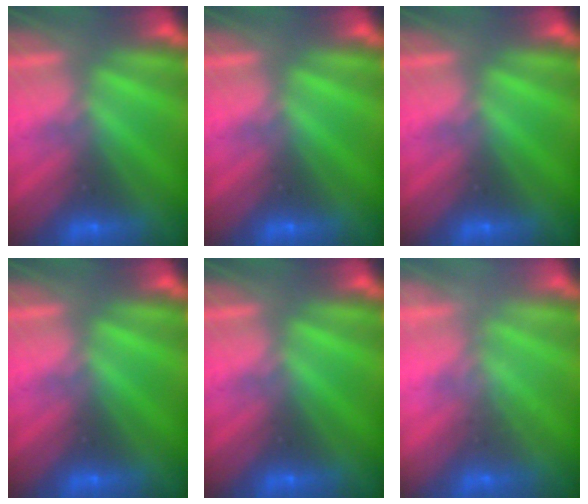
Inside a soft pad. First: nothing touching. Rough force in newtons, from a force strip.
{"total": 0.0}
{"total": 0.0}
{"total": 0.0}
{"total": 0.0}
{"total": 2.1}